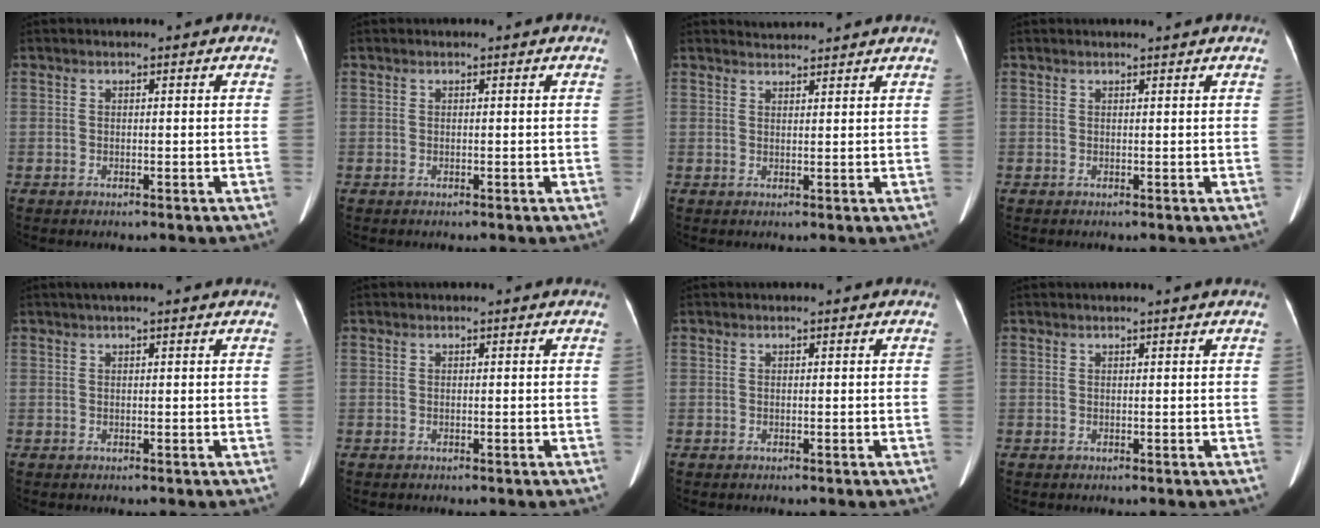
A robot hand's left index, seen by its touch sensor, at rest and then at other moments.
{"total": 0.0}
{"total": 2.6, "force": [2.5, -0.5, -0.2], "torque": [-0.004, 0.013, 0.043]}
{"total": 1.1, "force": [1.0, -0.3, 0.4], "torque": [-0.010, 0.003, 0.018]}
{"total": 4.1, "force": [3.3, -0.2, 2.3], "torque": [-0.031, 0.034, 0.044]}
{"total": 0.0}
{"total": 0.0}
{"total": 1.1, "force": [0.9, -0.3, 0.6], "torque": [-0.012, 0.004, 0.022]}